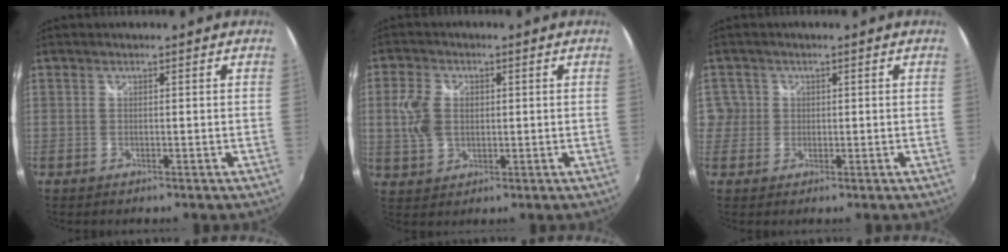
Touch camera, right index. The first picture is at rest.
{"total": 6.7, "force": [0.6, 4.9, 4.6], "torque": [-0.099, 0.006, 0.014]}
{"total": 3.6, "force": [0.2, 3.6, 0.2], "torque": [0.012, 0.015, 0.003]}